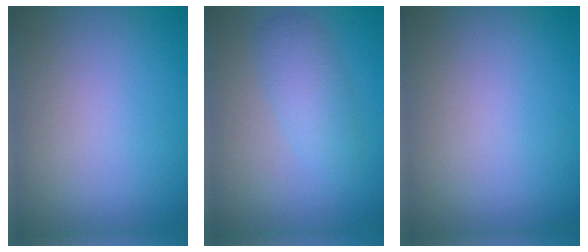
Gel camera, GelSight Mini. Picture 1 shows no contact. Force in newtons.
{"total": 2.8, "press": 2.8, "slide": 0.1}
{"total": 0.0}